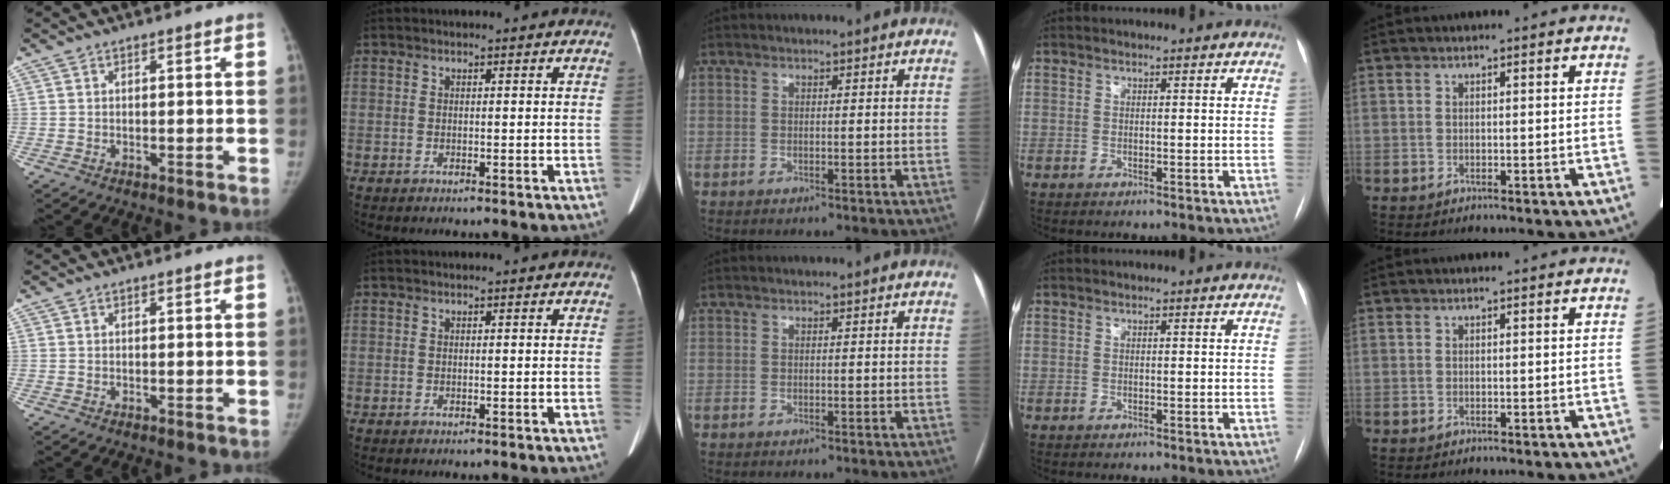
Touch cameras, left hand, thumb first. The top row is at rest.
{}